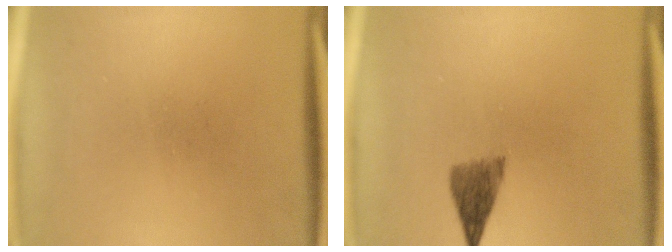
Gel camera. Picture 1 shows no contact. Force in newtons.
{"total": 3.6}